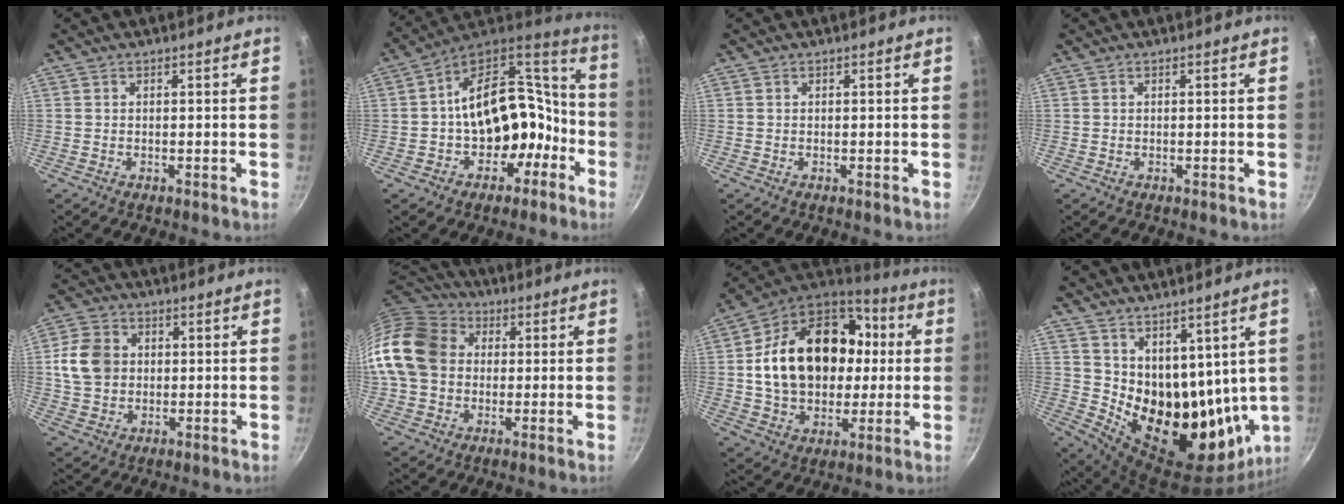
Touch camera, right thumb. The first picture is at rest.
{"total": 19.9, "force": [-5.2, 14.8, 12.3], "torque": [-0.132, 0.103, -0.054]}
{"total": 0.0}
{"total": 0.0}
{"total": 9.3, "force": [1.1, 7.7, 5.1], "torque": [-0.074, 0.006, 0.013]}
{"total": 17.8, "force": [1.5, 14.5, 10.2], "torque": [-0.188, 0.035, 0.015]}
{"total": 26.3, "force": [2.5, 19.3, 17.7], "torque": [-0.282, 0.041, 0.046]}
{"total": 19.4, "force": [8.3, 11.7, 13.1], "torque": [-0.158, -0.058, 0.171]}